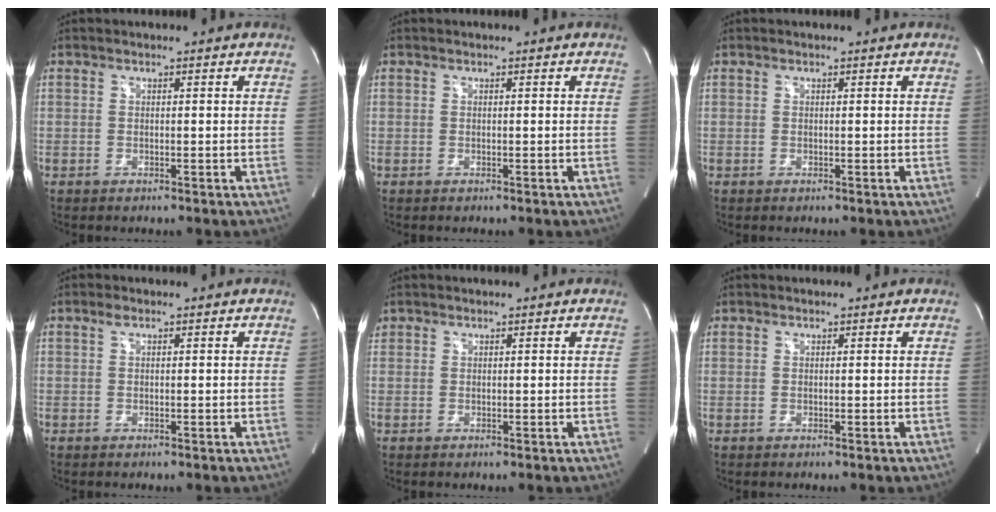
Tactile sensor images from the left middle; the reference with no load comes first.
{"total": 0.0}
{"total": 0.0}
{"total": 0.8, "force": [0.5, 0.2, 0.6], "torque": [-0.018, 0.006, 0.010]}
{"total": 0.8, "force": [0.6, 0.5, 0.0], "torque": [0.003, 0.009, 0.011]}
{"total": 0.0}